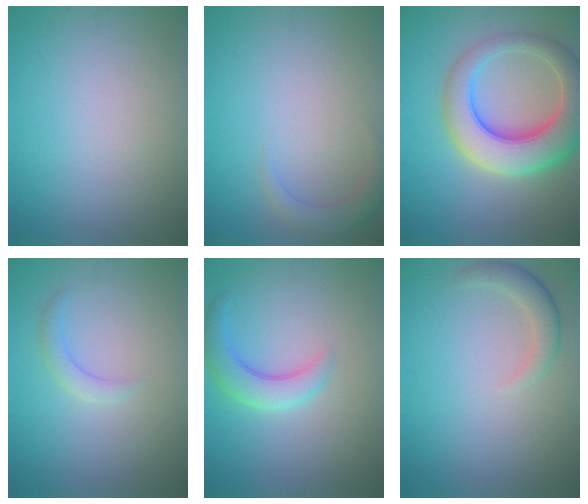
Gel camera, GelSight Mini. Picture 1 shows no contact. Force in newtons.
{"total": 2.1, "press": 2.1, "slide": 0.3}
{"total": 9.7, "press": 9.7, "slide": 0.6}
{"total": 1.5, "press": 1.5, "slide": 0.2}
{"total": 3.6, "press": 3.6, "slide": 0.1}
{"total": 2.3, "press": 2.3, "slide": 0.3}